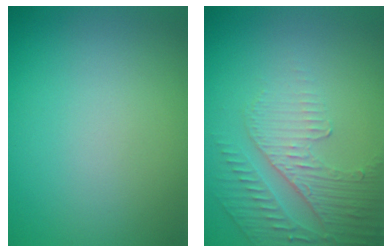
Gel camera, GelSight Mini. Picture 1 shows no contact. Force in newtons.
{"total": 4.9, "press": 3.3, "slide": 3.7}